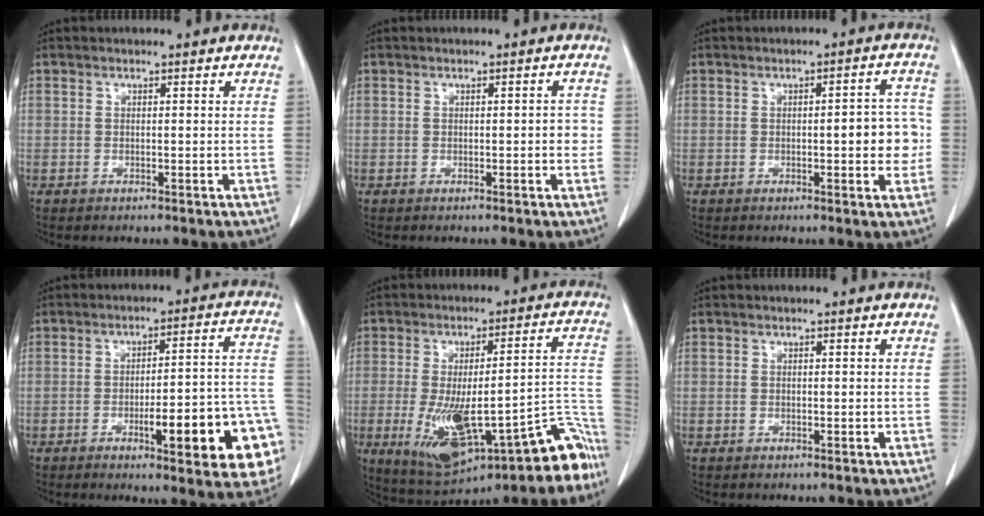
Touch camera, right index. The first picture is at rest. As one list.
[{"total": 1.7, "force": [-0.2, 0.7, 1.5], "torque": [-0.014, 0.003, -0.003]}, {"total": 5.5, "force": [-0.6, 1.6, 5.2], "torque": [-0.060, 0.010, -0.008]}, {"total": 16.6, "force": [-5.9, 2.8, 15.2], "torque": [-0.119, 0.027, -0.064]}, {"total": 20.4, "force": [-10.2, 6.6, 16.4], "torque": [-0.170, 0.034, -0.128]}, {"total": 0.0}]